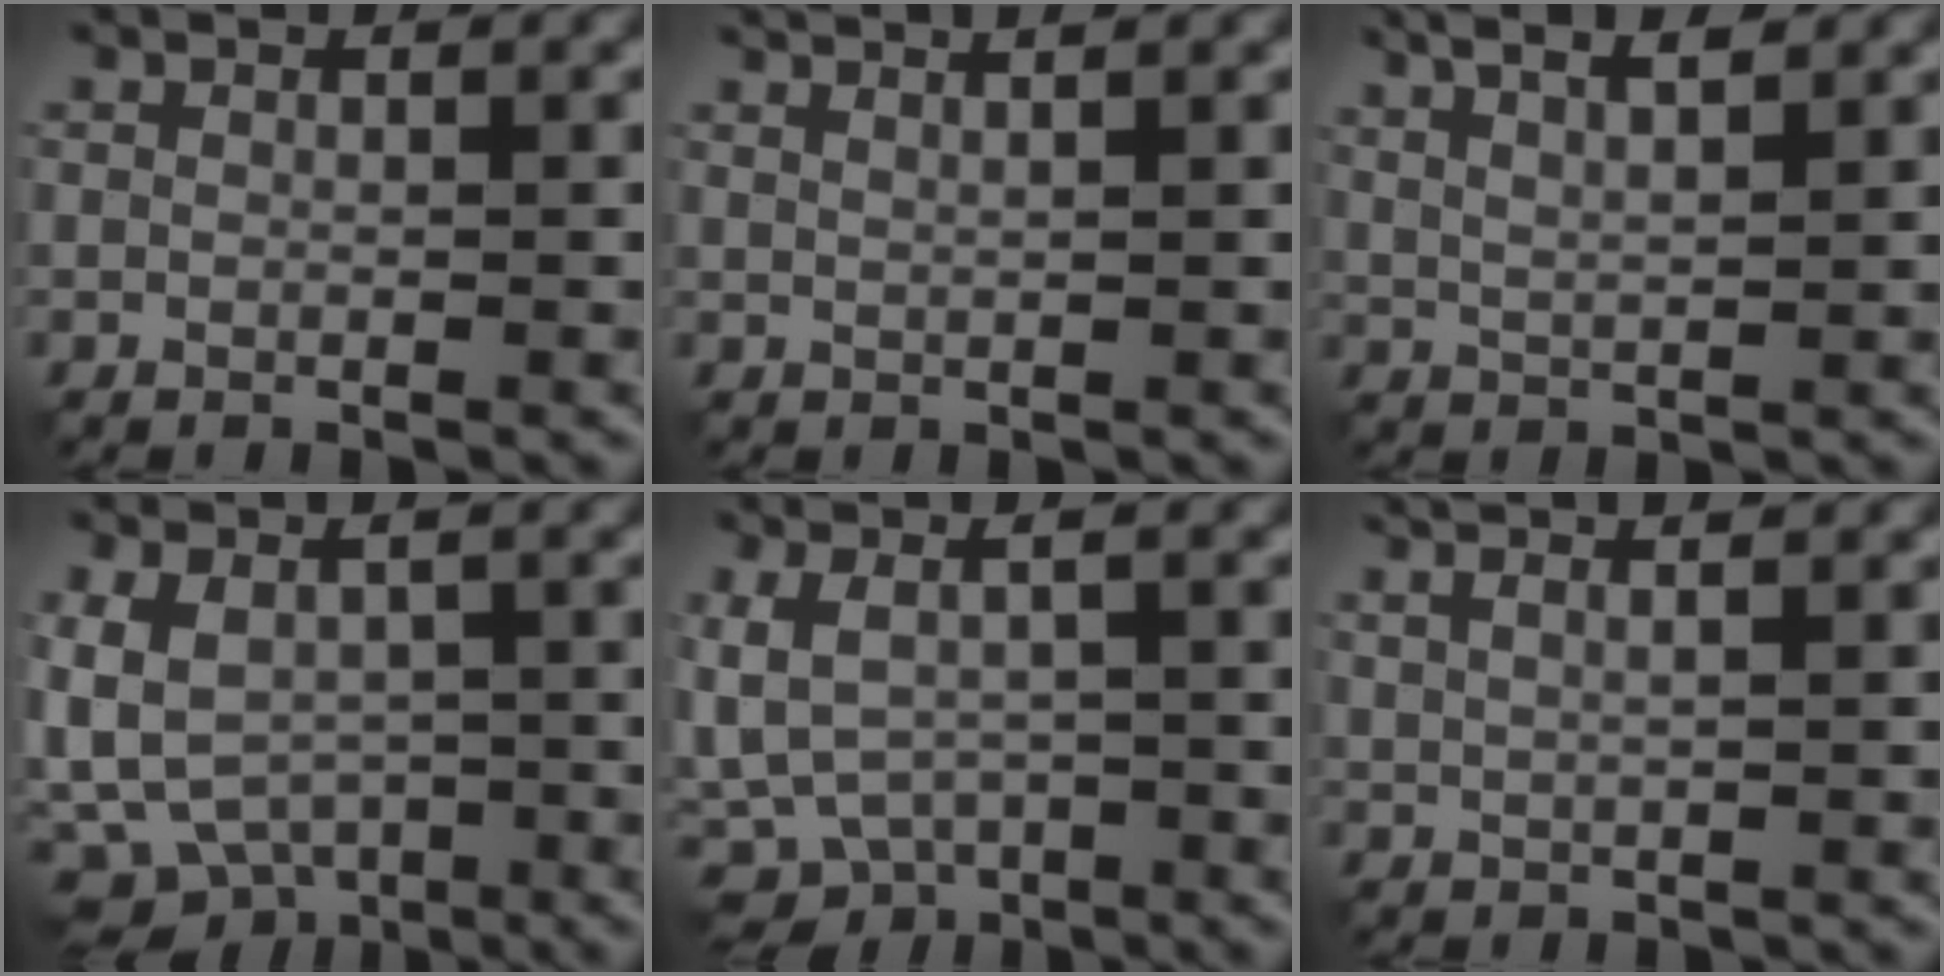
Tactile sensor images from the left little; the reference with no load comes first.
{"total": 3.3, "force": [2.4, 1.0, 2.0], "torque": [-0.015, 0.019, 0.011]}
{"total": 7.3, "force": [4.6, 2.4, 5.2], "torque": [-0.074, 0.024, 0.052]}
{"total": 6.5, "force": [-2.7, 4.5, 3.9], "torque": [-0.075, -0.014, -0.048]}
{"total": 5.7, "force": [-1.6, 2.9, 4.7], "torque": [-0.099, -0.010, -0.026]}
{"total": 4.6, "force": [2.6, 1.7, 3.4], "torque": [-0.042, 0.030, 0.020]}